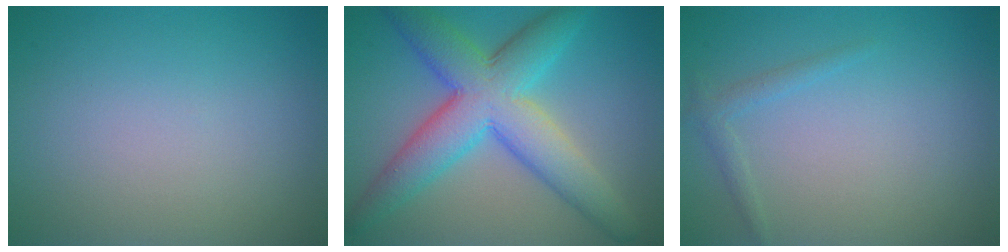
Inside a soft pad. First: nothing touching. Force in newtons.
{"total": 8.8, "press": 8.8, "slide": 0.1}
{"total": 1.2, "press": 1.2, "slide": 0.1}